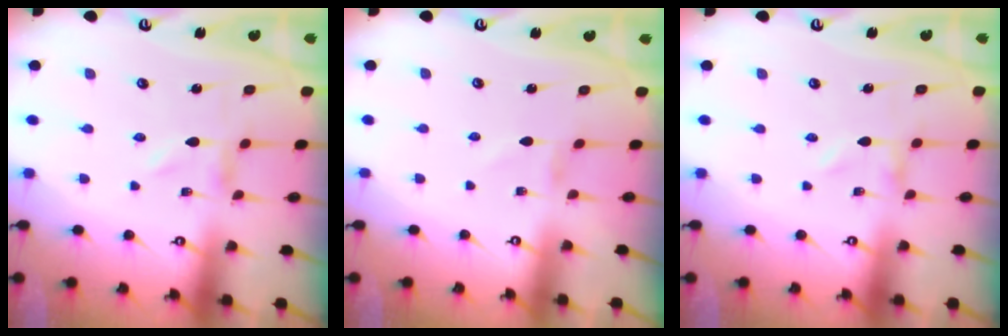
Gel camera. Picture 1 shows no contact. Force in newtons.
{"total": 0.8, "press": 0.8, "slide": 0.1}
{"total": 0.0}